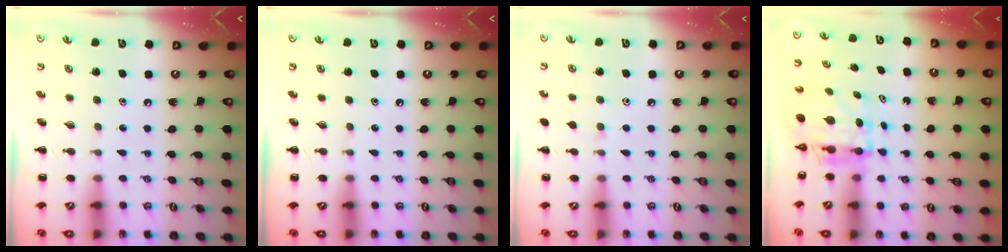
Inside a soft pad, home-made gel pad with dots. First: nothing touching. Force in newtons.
{"total": 0.0}
{"total": 4.4, "press": 4.0, "slide": 1.8}
{"total": 4.9, "press": 4.8, "slide": 1.1}